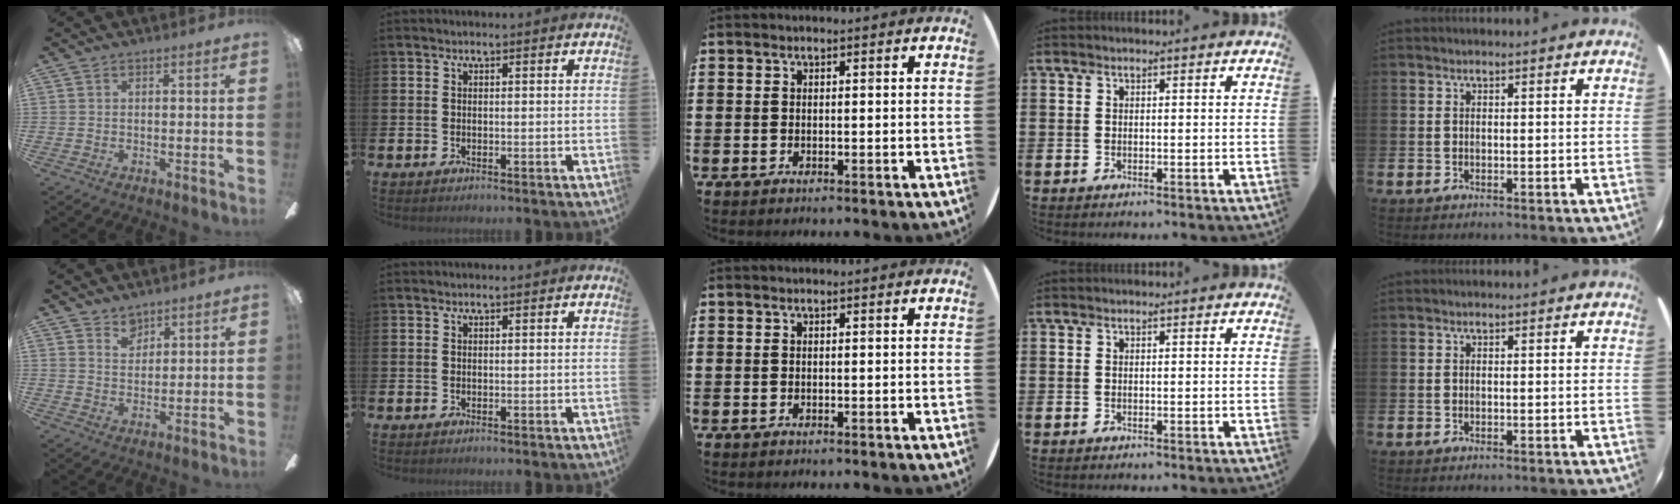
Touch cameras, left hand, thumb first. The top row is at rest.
{"thumb": {"total": 4.0, "force": [3.2, 2.2, 0.6], "torque": [-0.005, -0.014, 0.059]}}